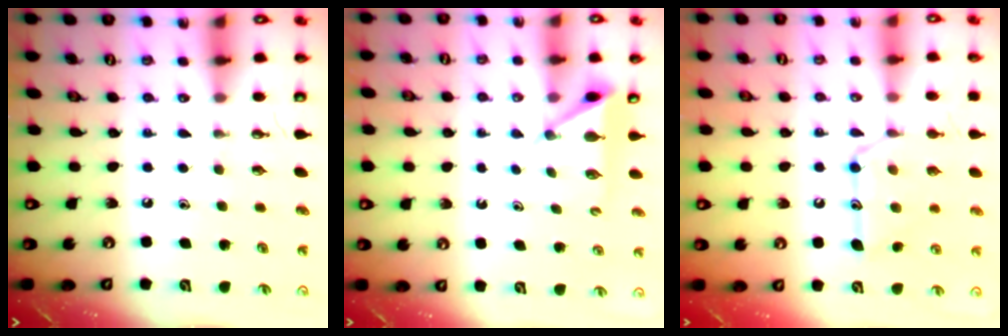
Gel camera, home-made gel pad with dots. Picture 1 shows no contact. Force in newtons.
{"total": 6.5, "press": 6.5, "slide": 0.4}
{"total": 15.0, "press": 15.0, "slide": 1.1}